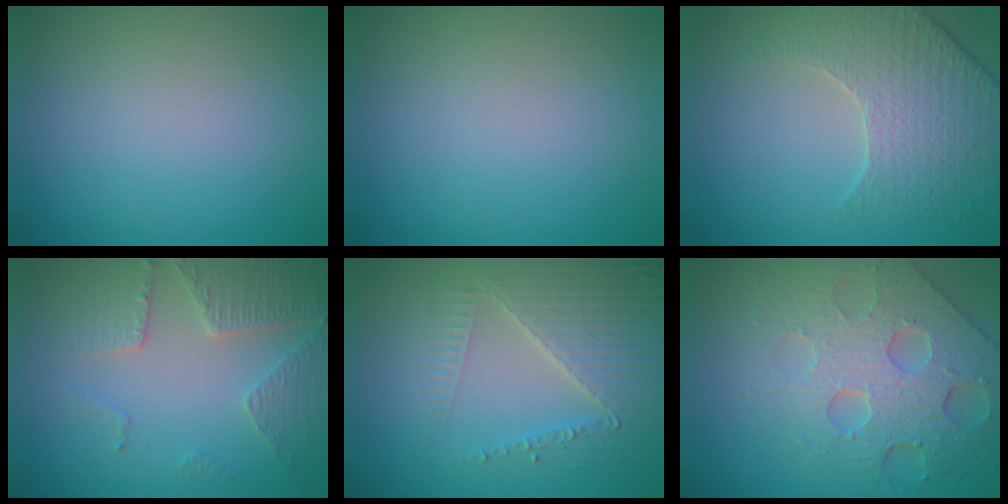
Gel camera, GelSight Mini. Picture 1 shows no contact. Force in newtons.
{"total": 0.0}
{"total": 4.3, "press": 4.2, "slide": 0.9}
{"total": 4.6, "press": 3.4, "slide": 3.1}
{"total": 4.3, "press": 4.1, "slide": 1.3}
{"total": 8.1, "press": 5.5, "slide": 6.0}